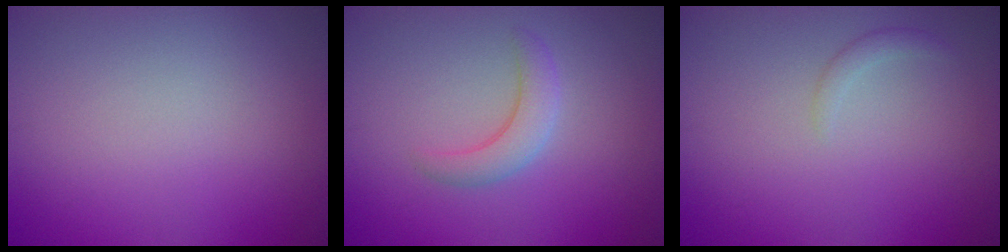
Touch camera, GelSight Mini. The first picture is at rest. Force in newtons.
{"total": 2.4, "press": 2.4, "slide": 0.3}
{"total": 0.8, "press": 0.8, "slide": 0.0}